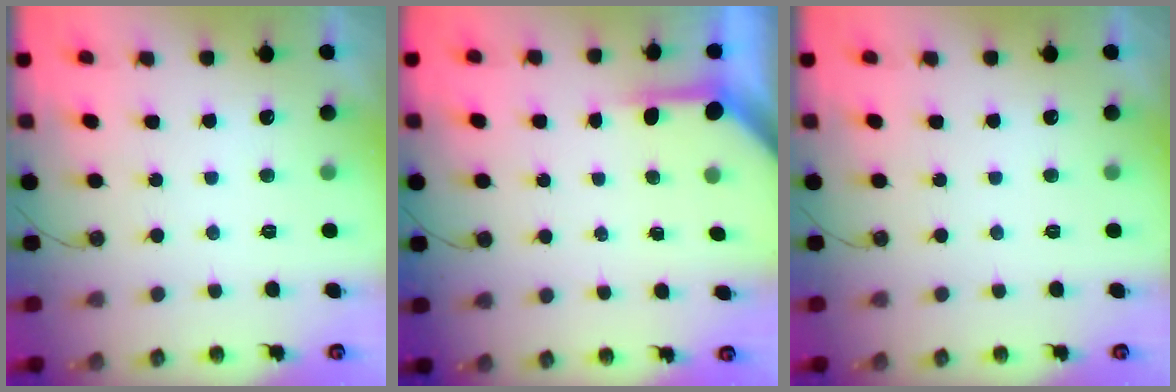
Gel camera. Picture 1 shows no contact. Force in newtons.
{"total": 4.0, "press": 4.0, "slide": 0.4}
{"total": 0.0}